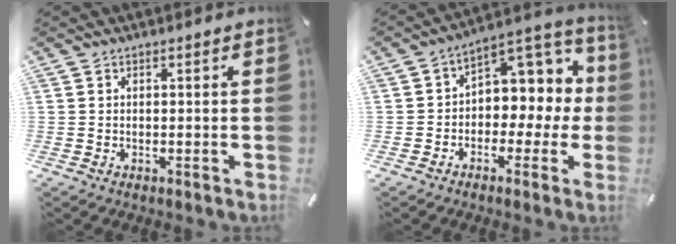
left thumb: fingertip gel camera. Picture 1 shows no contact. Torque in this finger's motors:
{"motor_torque": [0.53, 0.52, 0.18, -0.01, 0.08]}